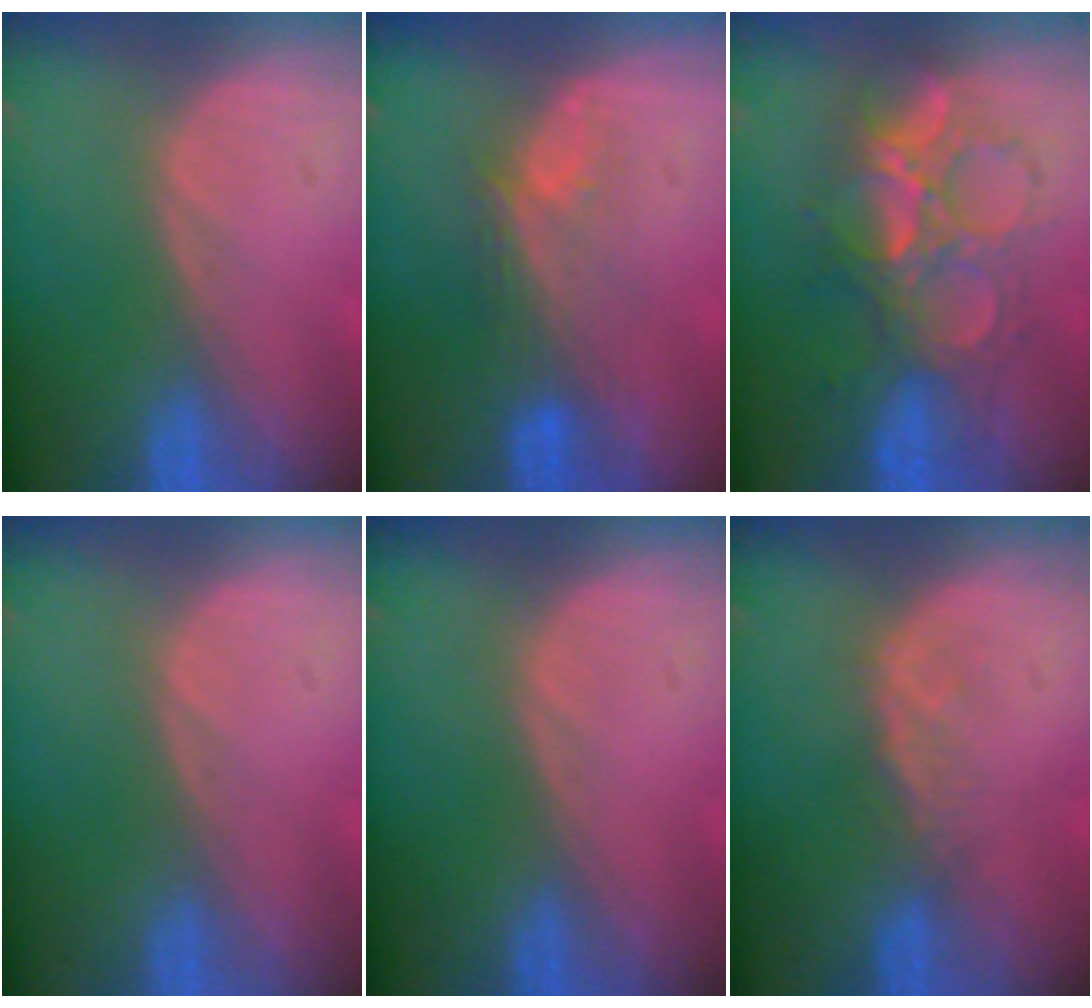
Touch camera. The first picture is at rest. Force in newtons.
{"total": 4.9, "press": 4.7, "slide": 1.6}
{"total": 9.0, "press": 8.8, "slide": 1.8}
{"total": 0.0}
{"total": 0.0}
{"total": 1.9, "press": 1.9, "slide": 0.3}